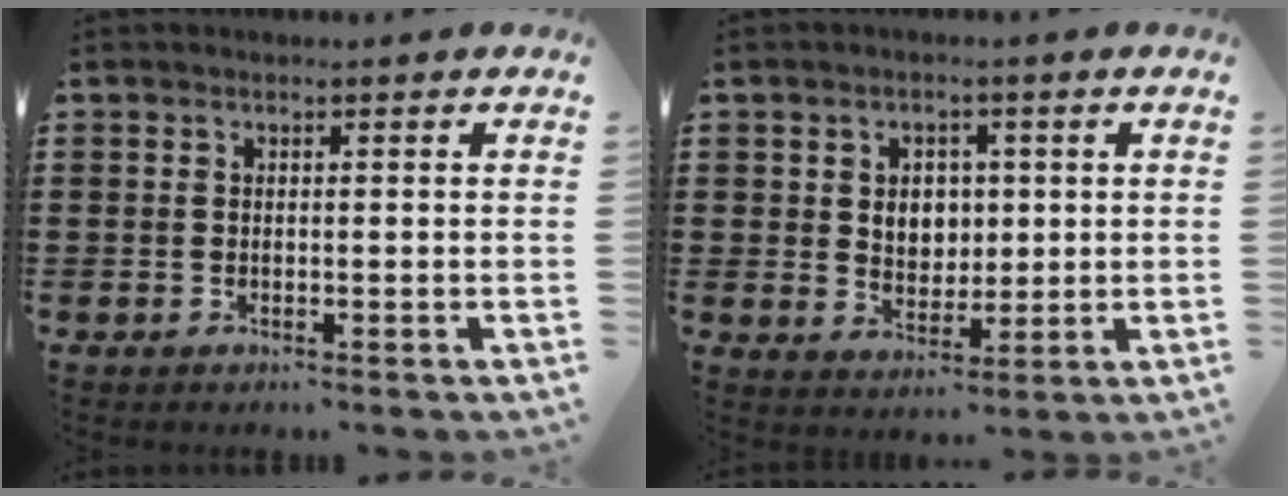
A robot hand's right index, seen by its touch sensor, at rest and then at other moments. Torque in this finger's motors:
{"motor_torque": [0.77, 0.49, 0.23, 0.06]}